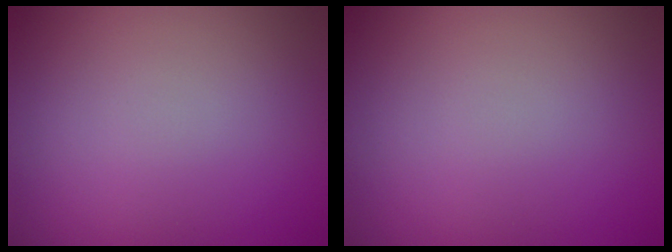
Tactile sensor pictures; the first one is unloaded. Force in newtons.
{"total": 0.0}